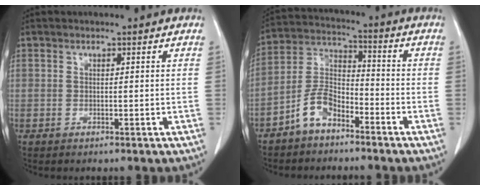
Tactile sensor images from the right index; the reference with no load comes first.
{"total": 7.4, "force": [-4.9, 3.7, 4.2], "torque": [-0.096, 0.016, -0.101]}